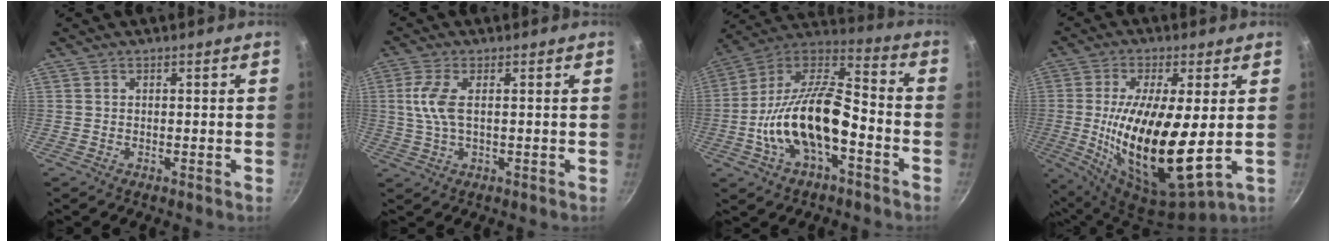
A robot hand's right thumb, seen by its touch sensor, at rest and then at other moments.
{"total": 6.0, "force": [0.7, 2.4, 5.5], "torque": [-0.128, 0.004, 0.013]}
{"total": 20.9, "force": [-5.8, 10.1, 17.4], "torque": [-0.307, 0.049, -0.117]}
{"total": 19.4, "force": [-0.3, 6.3, 18.3], "torque": [-0.341, -0.023, 0.001]}